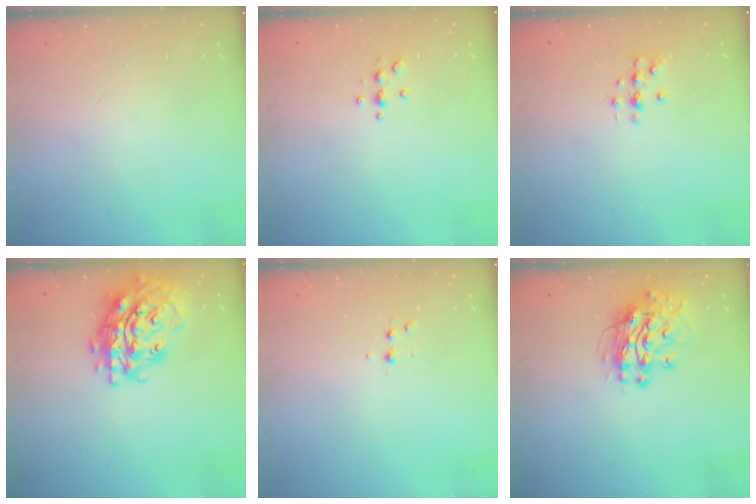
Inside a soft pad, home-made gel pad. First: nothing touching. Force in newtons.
{"total": 4.6, "press": 4.6, "slide": 0.6}
{"total": 5.4, "press": 5.2, "slide": 1.6}
{"total": 21.0, "press": 20.9, "slide": 2.7}
{"total": 3.7, "press": 3.5, "slide": 1.1}
{"total": 12.8, "press": 12.7, "slide": 1.1}